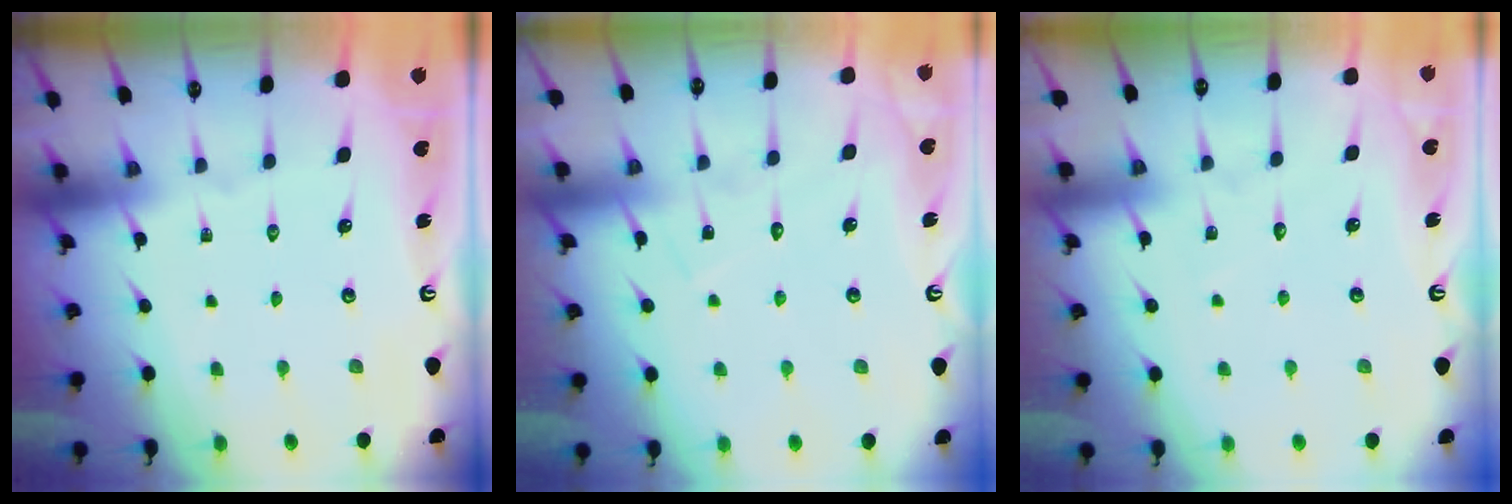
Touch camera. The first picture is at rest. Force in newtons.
{"total": 6.8, "press": 6.8, "slide": 0.4}
{"total": 2.6, "press": 2.6, "slide": 0.3}